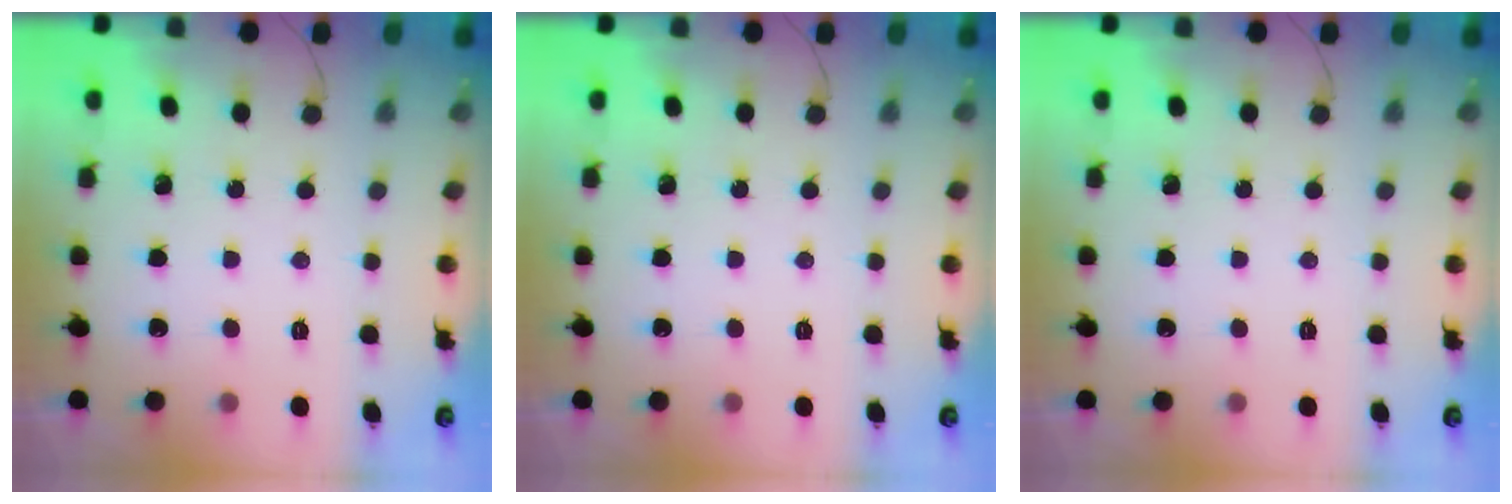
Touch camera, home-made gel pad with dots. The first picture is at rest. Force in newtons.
{"total": 0.0}
{"total": 0.0}